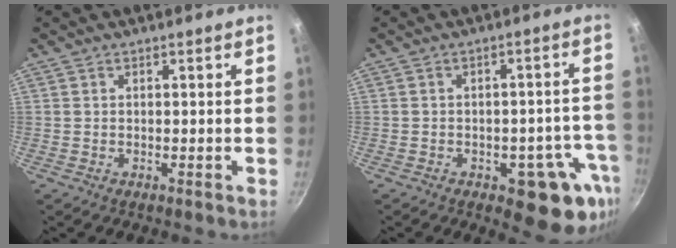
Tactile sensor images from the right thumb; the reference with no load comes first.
{"total": 11.8, "force": [-5.0, 5.9, 8.8], "torque": [-0.041, 0.027, -0.060]}